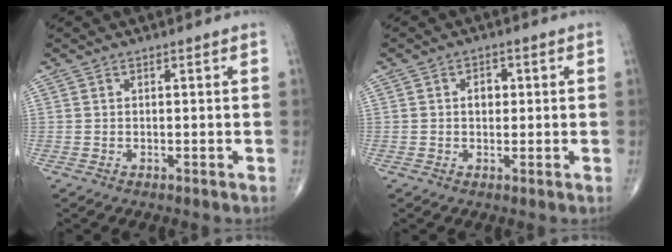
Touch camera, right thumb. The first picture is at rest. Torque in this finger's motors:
{"motor_torque": [-0.02, 0.16, 0.45, 0.26, 0.00]}